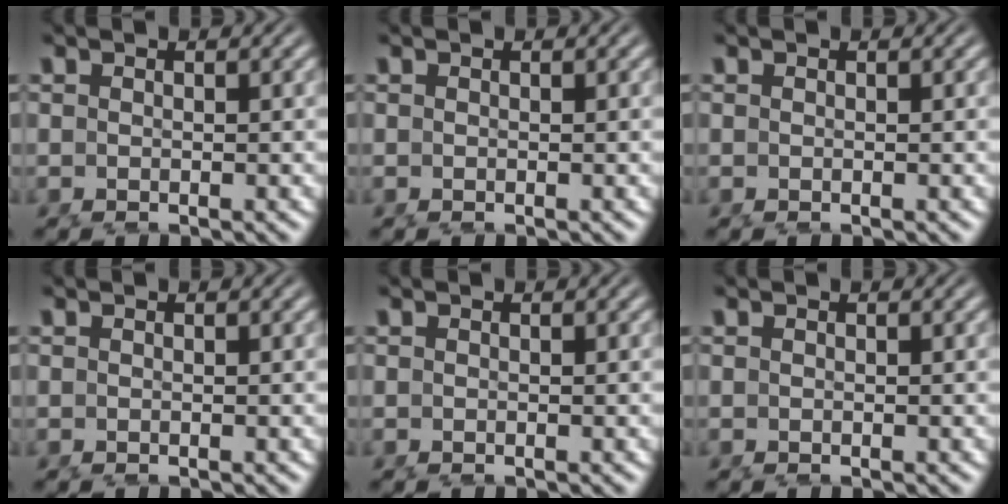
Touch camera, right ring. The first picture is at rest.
{"total": 0.0}
{"total": 0.0}
{"total": 0.0}
{"total": 0.0}
{"total": 0.0}